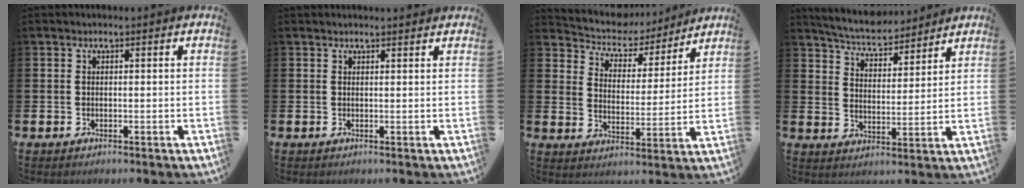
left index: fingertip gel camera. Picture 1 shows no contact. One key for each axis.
{"total": 0.8, "fx": 0.8, "fy": -0.1, "fz": 0.1, "tx": 0.006, "ty": -0.004, "tz": 0.012}
{"total": 6.4, "fx": 6.0, "fy": 2.3, "fz": 0.6, "tx": -0.046, "ty": -0.047, "tz": 0.102}
{"total": 5.7, "fx": 5.5, "fy": 1.1, "fz": 0.9, "tx": -0.047, "ty": -0.034, "tz": 0.097}